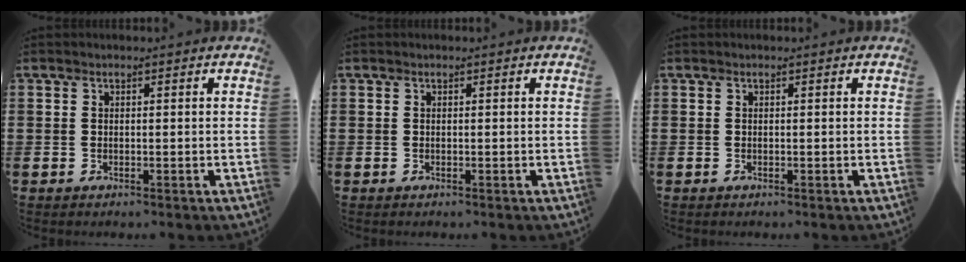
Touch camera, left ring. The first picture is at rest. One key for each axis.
{"total": 0.0}
{"total": 0.0}